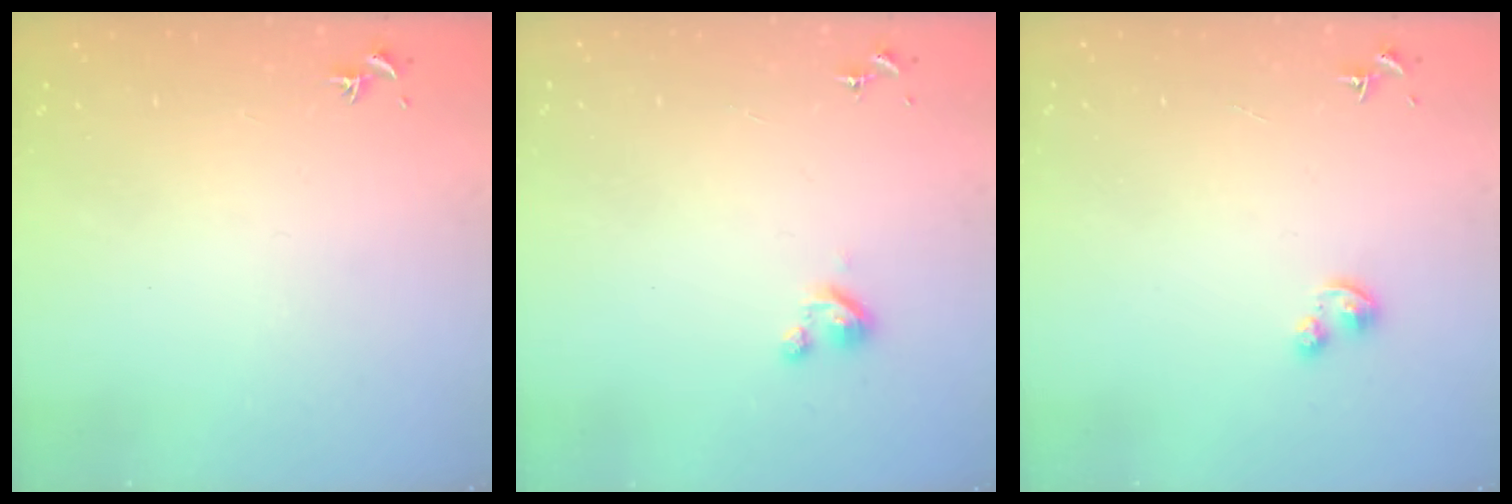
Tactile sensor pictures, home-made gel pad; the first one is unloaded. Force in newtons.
{"total": 2.8, "press": 2.8, "slide": 0.3}
{"total": 2.9, "press": 2.9, "slide": 0.1}